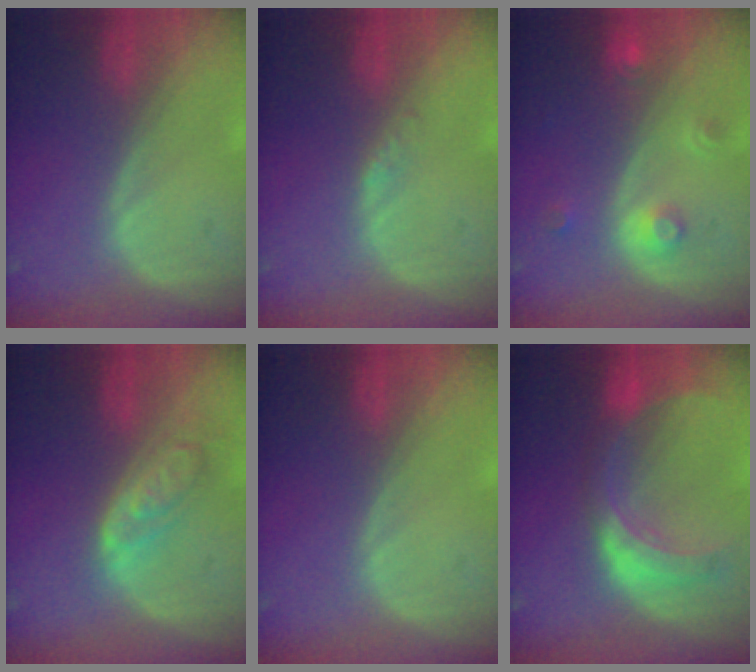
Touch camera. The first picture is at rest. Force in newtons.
{"total": 1.1, "press": 1.1, "slide": 0.1}
{"total": 3.1, "press": 2.8, "slide": 1.2}
{"total": 6.3, "press": 5.6, "slide": 2.9}
{"total": 0.0}
{"total": 8.3, "press": 7.4, "slide": 3.8}